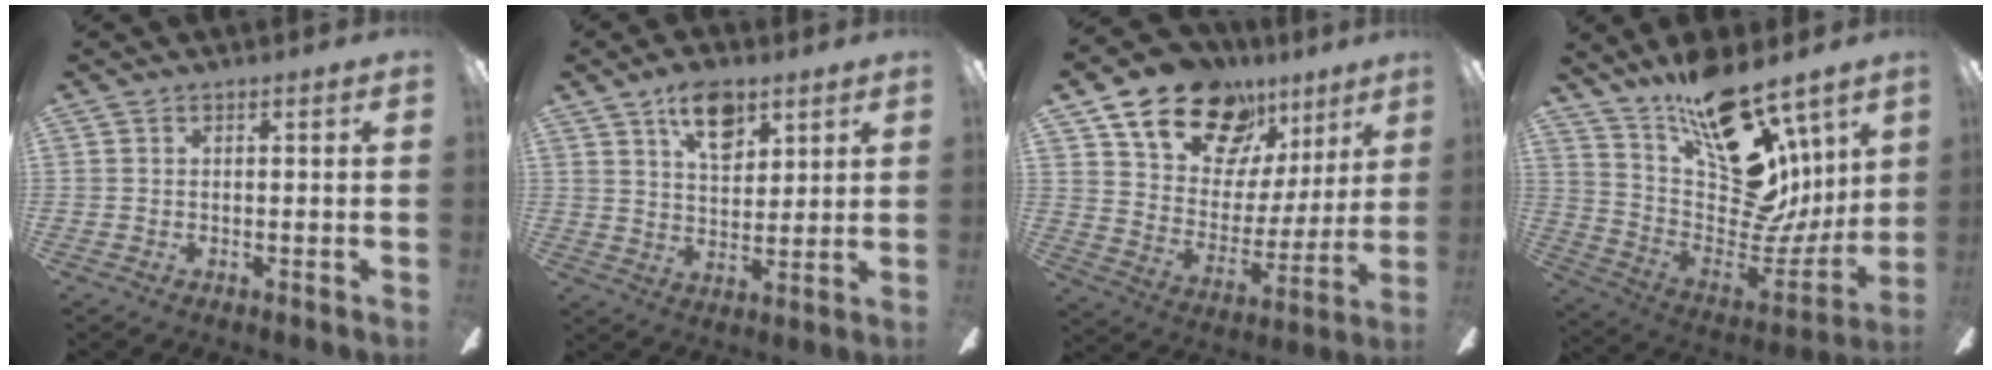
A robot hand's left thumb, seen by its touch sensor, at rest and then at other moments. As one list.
[{"total": 10.2, "force": [6.2, 5.4, 6.0], "torque": [-0.092, -0.017, 0.109]}, {"total": 20.4, "force": [14.1, 11.7, 8.9], "torque": [-0.159, -0.083, 0.256]}, {"total": 21.7, "force": [14.0, 9.9, 13.2], "torque": [-0.193, -0.120, 0.247]}]